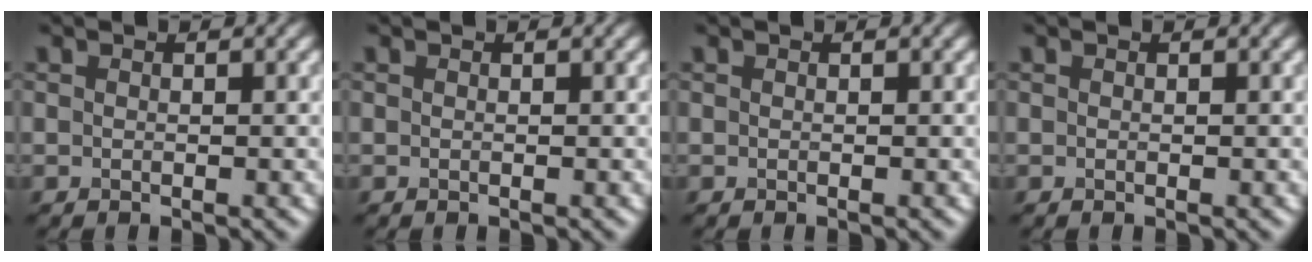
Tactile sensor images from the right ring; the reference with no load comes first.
{"total": 0.0}
{"total": 0.0}
{"total": 0.0}